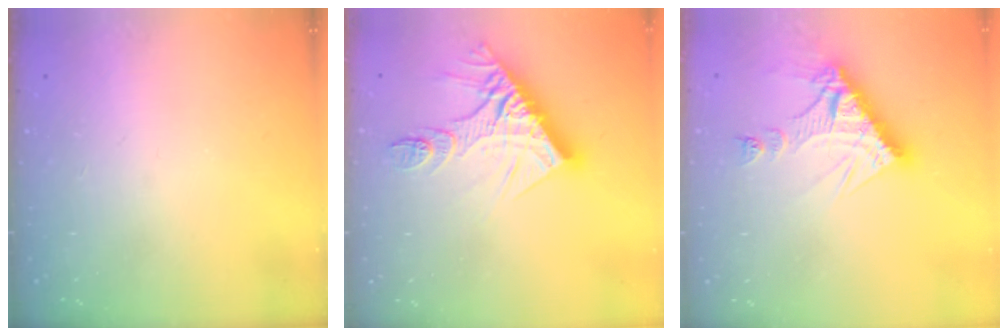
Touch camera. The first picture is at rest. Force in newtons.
{"total": 15.4, "press": 15.3, "slide": 1.2}
{"total": 12.1, "press": 12.1, "slide": 1.2}